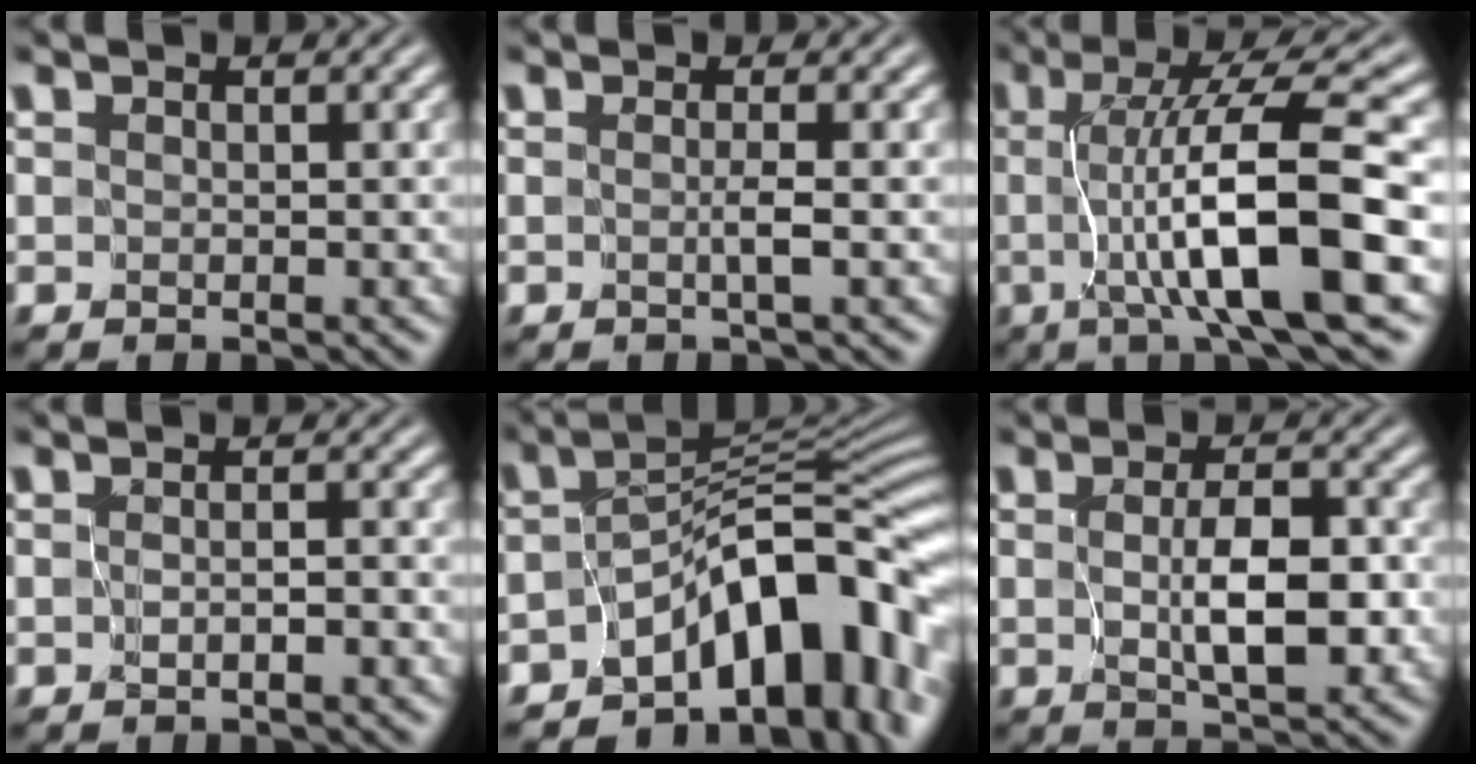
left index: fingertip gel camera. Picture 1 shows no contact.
{"total": 1.0, "force": [-0.2, -0.3, 0.9], "torque": [-0.017, -0.004, -0.004]}
{"total": 10.7, "force": [-0.9, 2.0, 10.4], "torque": [-0.141, 0.006, -0.018]}
{"total": 0.8, "force": [-0.6, -0.1, 0.6], "torque": [-0.008, -0.001, -0.009]}
{"total": 11.9, "force": [-6.2, 5.6, 8.6], "torque": [-0.101, 0.000, -0.099]}
{"total": 4.9, "force": [-0.4, 2.1, 4.4], "torque": [-0.081, -0.007, -0.001]}